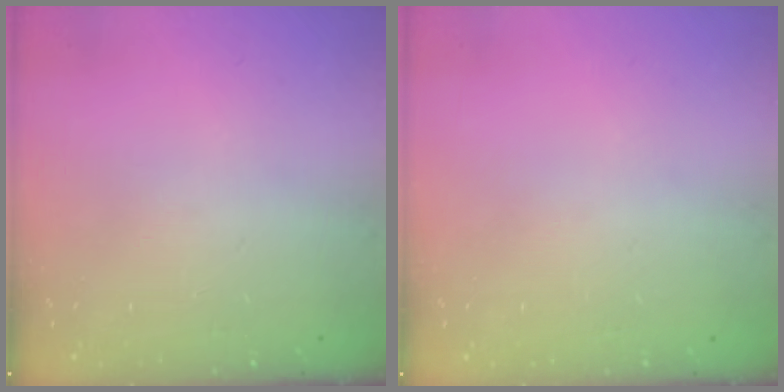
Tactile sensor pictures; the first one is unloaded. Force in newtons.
{"total": 0.0}